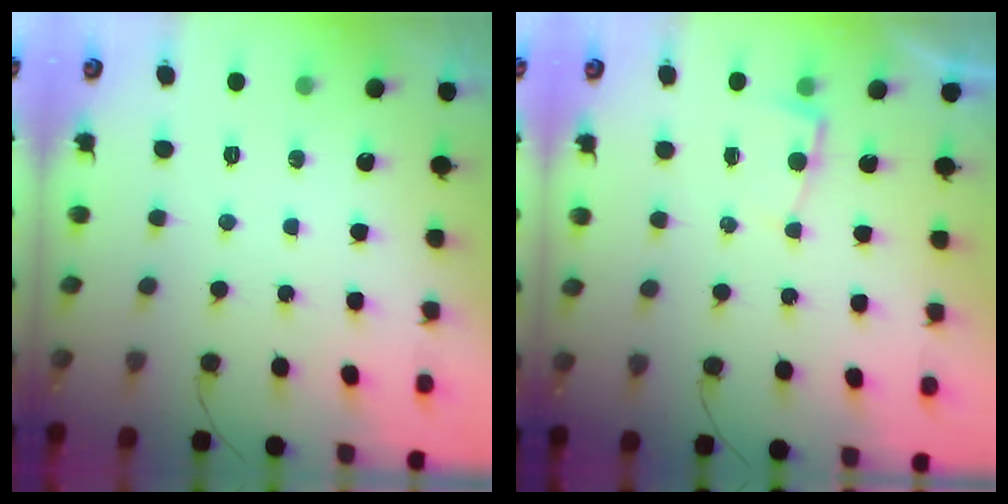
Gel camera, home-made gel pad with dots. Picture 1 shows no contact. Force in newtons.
{"total": 2.3, "press": 2.3, "slide": 0.3}